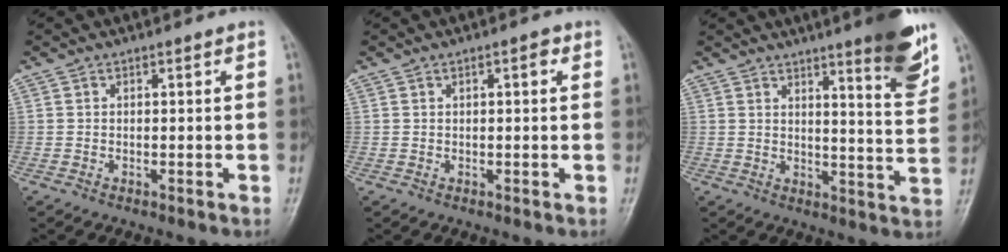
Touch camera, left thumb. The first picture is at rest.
{"total": 1.7, "force": [0.6, 0.6, 1.4], "torque": [-0.020, 0.002, 0.007]}
{"total": 11.0, "force": [7.0, 1.3, 8.4], "torque": [-0.094, -0.047, 0.095]}